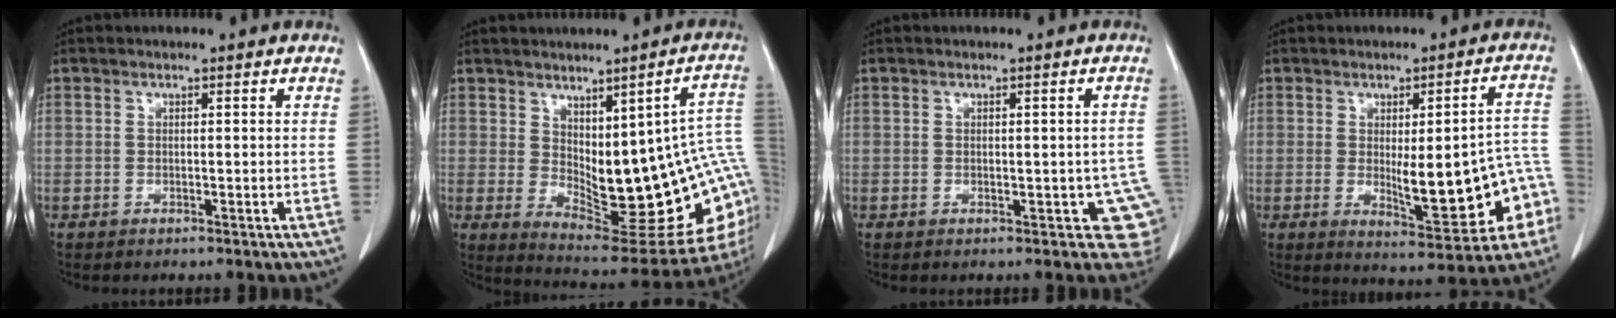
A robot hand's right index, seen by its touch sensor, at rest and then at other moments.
{"total": 20.5, "force": [0.3, 5.7, 19.7], "torque": [-0.206, -0.005, 0.030]}
{"total": 4.5, "force": [-1.2, 2.2, 3.7], "torque": [-0.022, 0.004, -0.013]}
{"total": 15.3, "force": [-3.4, 3.7, 14.4], "torque": [-0.146, 0.019, -0.028]}